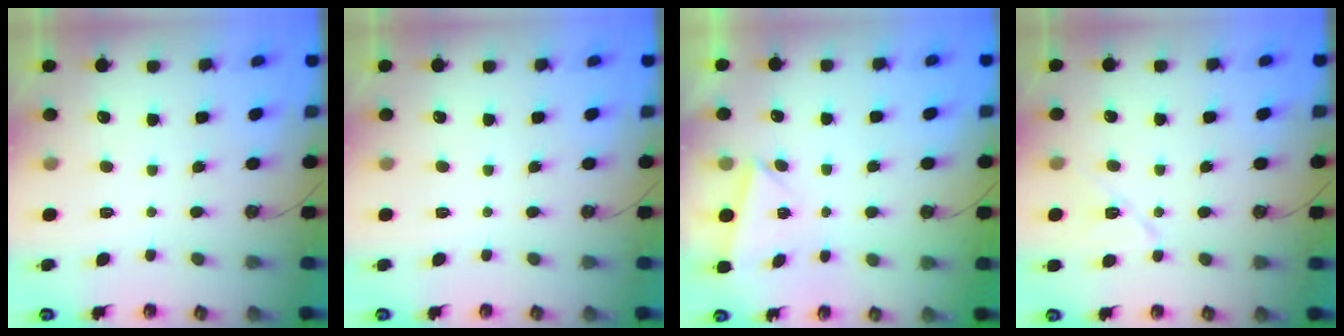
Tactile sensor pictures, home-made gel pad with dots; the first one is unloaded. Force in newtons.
{"total": 0.0}
{"total": 2.6, "press": 2.6, "slide": 0.3}
{"total": 8.6, "press": 8.4, "slide": 1.6}